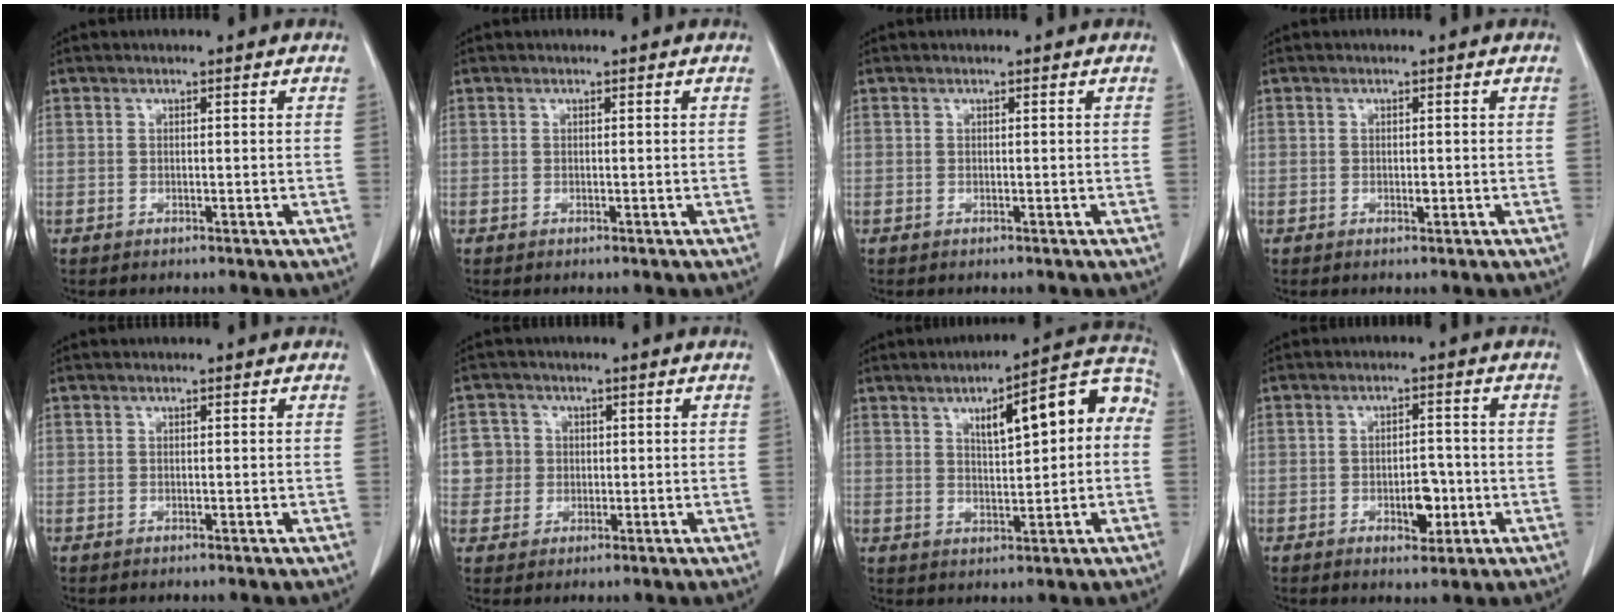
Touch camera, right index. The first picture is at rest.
{"total": 0.0}
{"total": 0.0}
{"total": 0.7, "force": [-0.1, 0.4, 0.6], "torque": [-0.010, 0.001, 0.000]}
{"total": 0.0}
{"total": 4.8, "force": [0.5, 4.8, 0.1], "torque": [0.005, 0.015, 0.014]}
{"total": 11.7, "force": [2.4, 3.5, 10.9], "torque": [-0.140, 0.039, 0.029]}
{"total": 4.7, "force": [-1.5, 2.3, 3.8], "torque": [-0.053, 0.004, -0.013]}